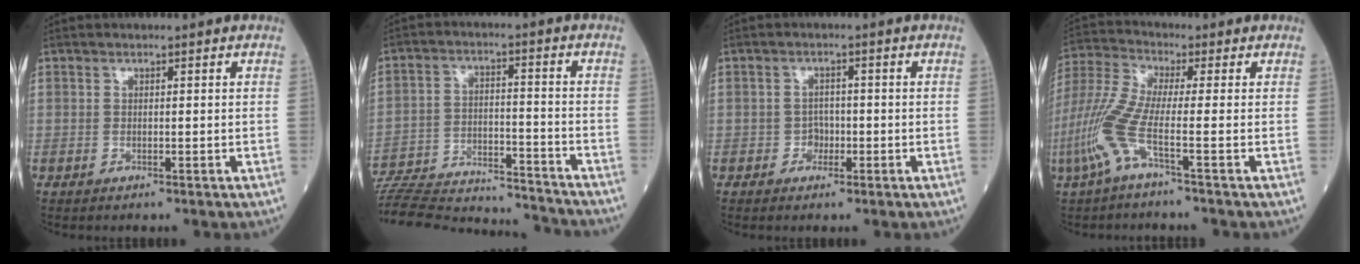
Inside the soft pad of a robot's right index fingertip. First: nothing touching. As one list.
[{"total": 23.6, "force": [-22.5, 2.7, 6.7], "torque": [-0.146, -0.015, -0.334]}, {"total": 1.9, "force": [-0.8, 1.5, 0.8], "torque": [-0.005, 0.008, -0.013]}, {"total": 8.3, "force": [-3.3, 0.1, 7.6], "torque": [-0.190, 0.003, -0.079]}]